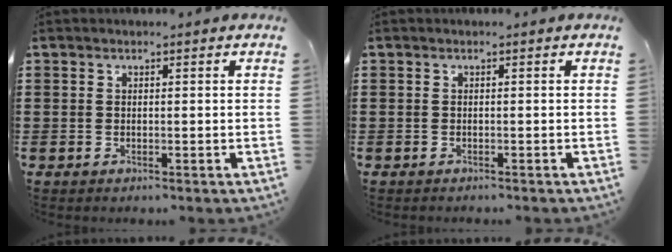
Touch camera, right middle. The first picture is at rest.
{"total": 0.0}